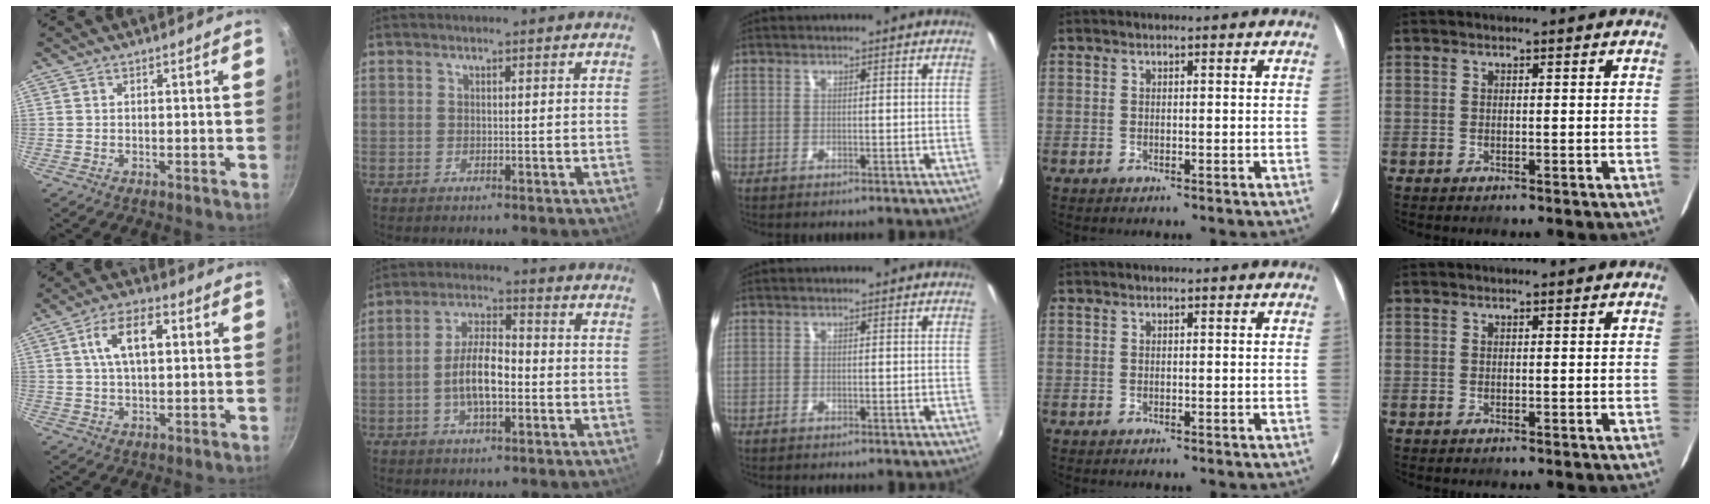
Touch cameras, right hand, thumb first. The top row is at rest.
{"thumb": {"total": 9.7, "force": [2.5, 4.9, 8.0], "torque": [-0.126, 0.013, 0.038]}, "index": {"total": 8.6, "force": [-2.0, 3.3, 7.6], "torque": [-0.149, 0.007, -0.034]}}